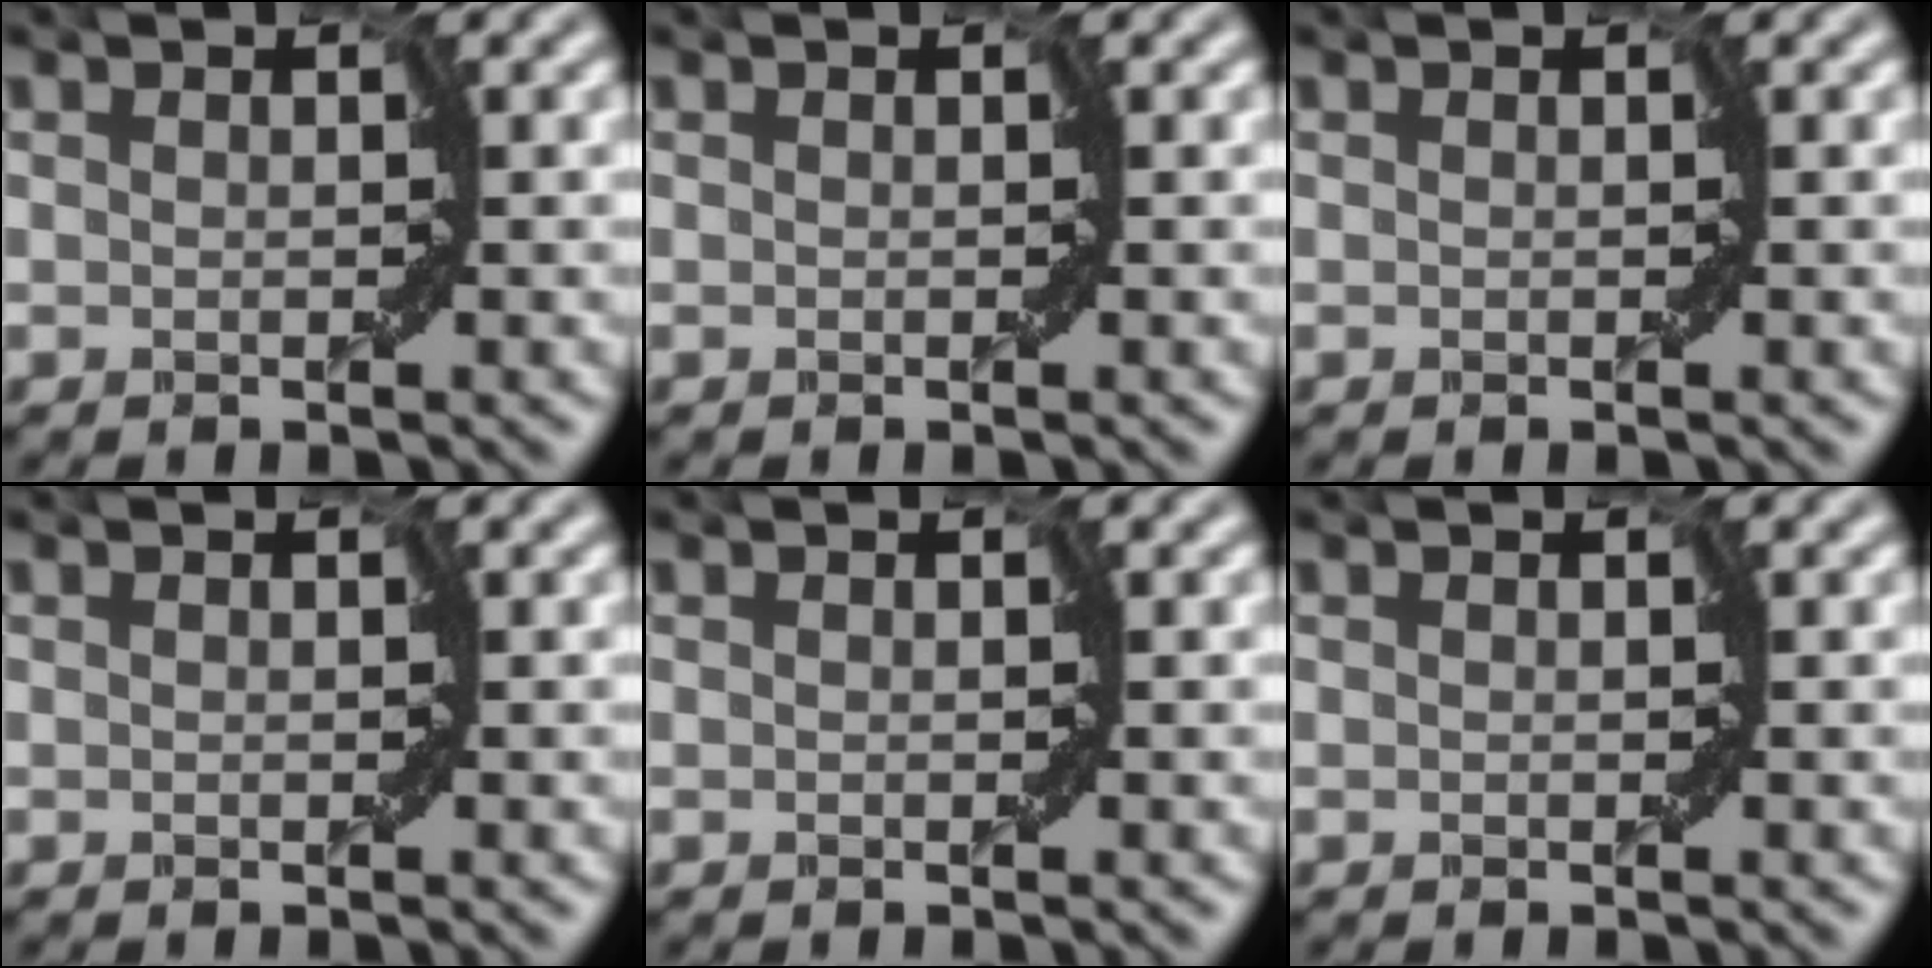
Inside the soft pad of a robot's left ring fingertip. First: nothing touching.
{"total": 0.0}
{"total": 0.0}
{"total": 0.0}
{"total": 0.0}
{"total": 0.0}